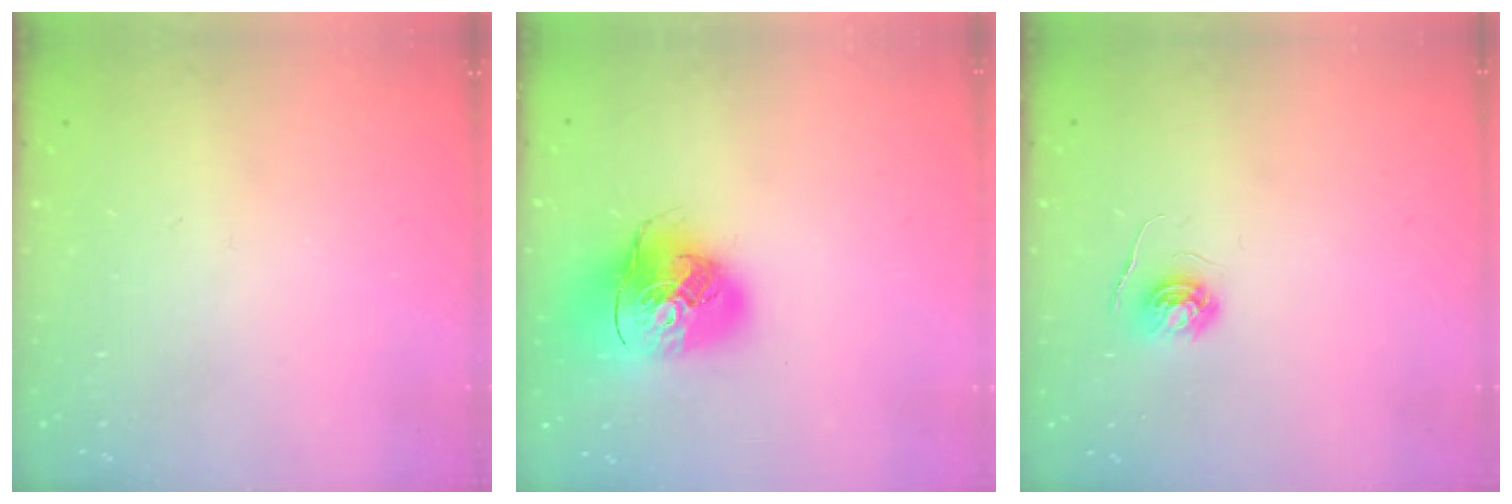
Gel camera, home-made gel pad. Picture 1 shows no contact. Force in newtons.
{"total": 16.2, "press": 16.0, "slide": 2.4}
{"total": 4.7, "press": 4.6, "slide": 0.4}